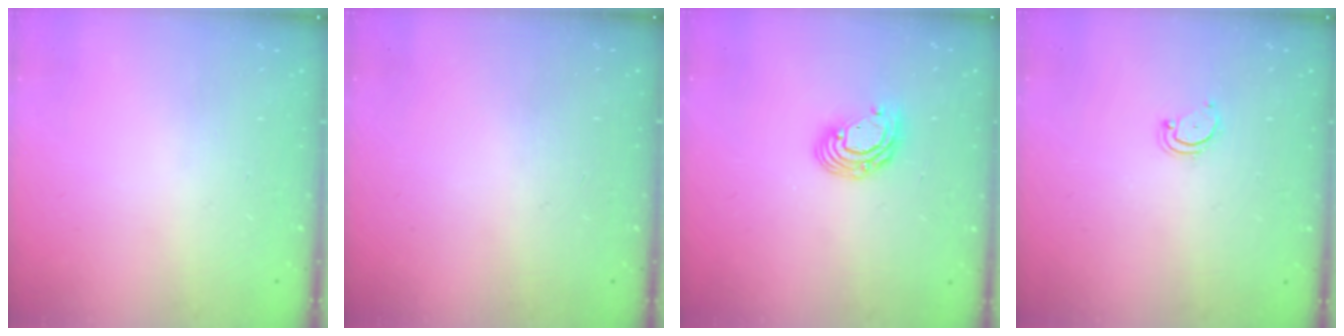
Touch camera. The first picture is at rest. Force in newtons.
{"total": 0.0}
{"total": 8.7, "press": 8.6, "slide": 1.3}
{"total": 3.2, "press": 3.2, "slide": 0.3}